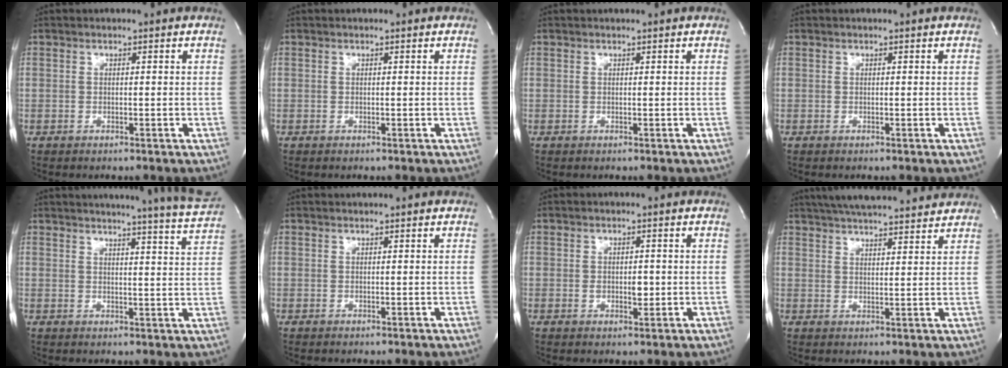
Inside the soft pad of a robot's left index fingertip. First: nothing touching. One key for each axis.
{"total": 0.0}
{"total": 0.7, "fx": 0.6, "fy": -0.1, "fz": 0.2, "tx": -0.004, "ty": 0.007, "tz": 0.013}
{"total": 0.0}
{"total": 15.2, "fx": 14.3, "fy": -2.0, "fz": 4.8, "tx": -0.081, "ty": -0.072, "tz": 0.163}
{"total": 1.4, "fx": 1.3, "fy": -0.2, "fz": 0.4, "tx": -0.010, "ty": 0.013, "tz": 0.024}
{"total": 2.3, "fx": -0.1, "fy": 1.3, "fz": 1.9, "tx": -0.030, "ty": -0.001, "tz": 0.002}
{"total": 17.5, "fx": 15.8, "fy": 2.6, "fz": 7.2, "tx": -0.122, "ty": 0.038, "tz": 0.222}